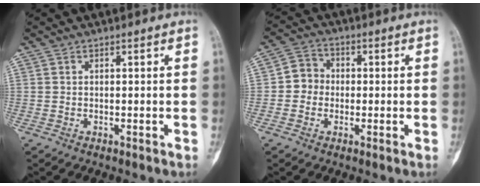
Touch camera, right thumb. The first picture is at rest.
{"total": 5.1, "force": [-0.5, 4.7, 1.9], "torque": [-0.007, 0.014, -0.020]}